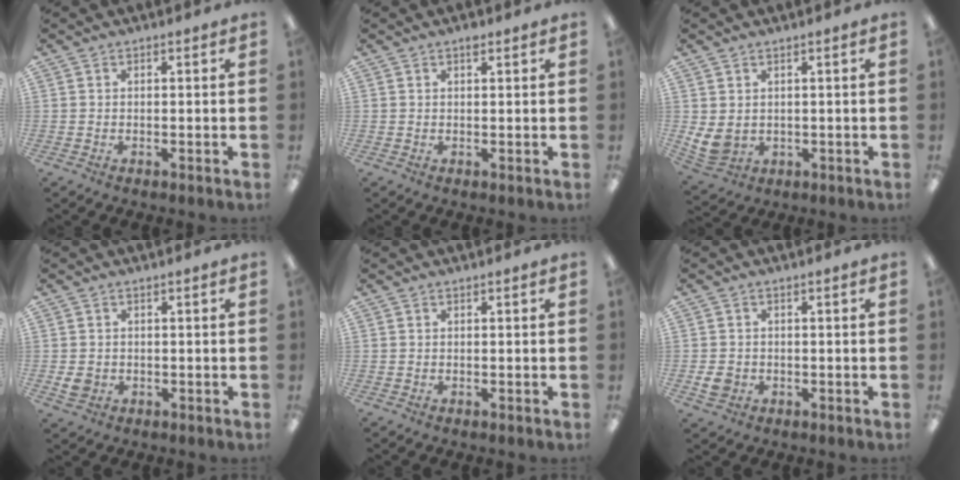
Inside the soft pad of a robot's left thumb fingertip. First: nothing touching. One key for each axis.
{"total": 1.2, "fx": 1.0, "fy": 0.3, "fz": 0.7, "tx": -0.007, "ty": -0.002, "tz": 0.016}
{"total": 4.9, "fx": 1.4, "fy": 3.7, "fz": 2.9, "tx": -0.074, "ty": -0.008, "tz": 0.028}
{"total": 2.8, "fx": -0.1, "fy": 2.4, "fz": 1.4, "tx": -0.016, "ty": 0.002, "tz": -0.001}
{"total": 0.0}
{"total": 3.1, "fx": -0.6, "fy": 2.7, "fz": 1.5, "tx": -0.023, "ty": -0.001, "tz": -0.011}